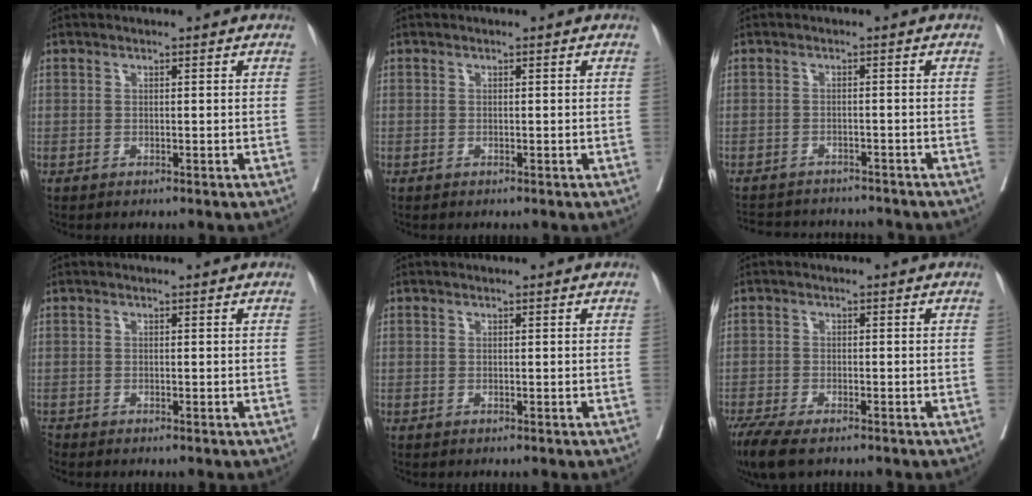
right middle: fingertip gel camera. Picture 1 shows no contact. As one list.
[{"total": 0.0}, {"total": 12.1, "force": [-11.3, 2.7, 3.4], "torque": [-0.068, 0.004, -0.145]}, {"total": 0.6, "force": [-0.6, -0.1, -0.1], "torque": [-0.001, -0.003, -0.013]}, {"total": 0.0}, {"total": 7.4, "force": [-5.6, 1.9, 4.5], "torque": [-0.081, -0.017, -0.095]}]